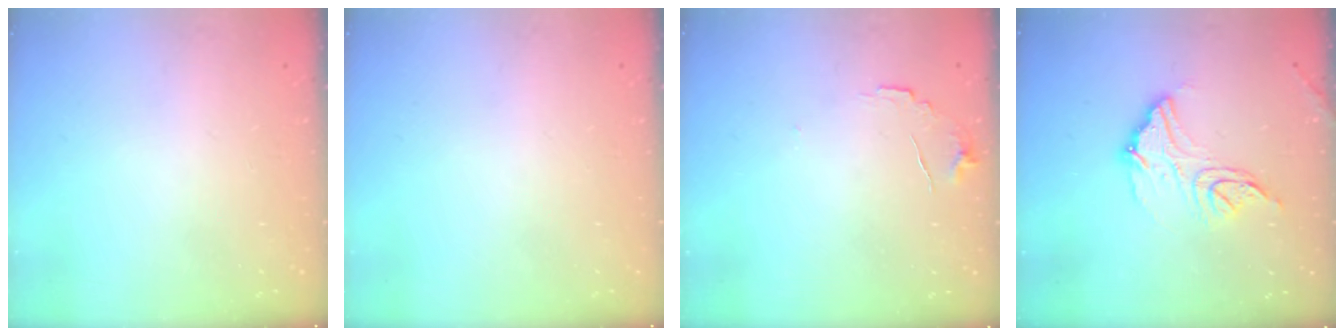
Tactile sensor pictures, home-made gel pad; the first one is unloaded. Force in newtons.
{"total": 0.0}
{"total": 6.3, "press": 6.2, "slide": 0.4}
{"total": 12.8, "press": 12.8, "slide": 0.7}